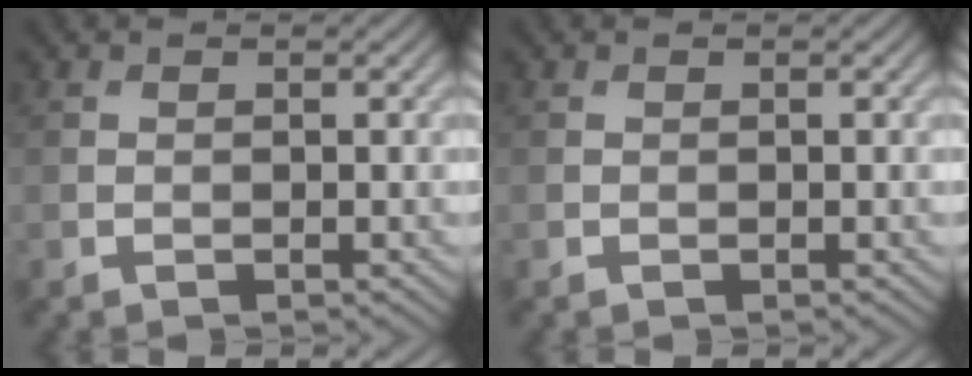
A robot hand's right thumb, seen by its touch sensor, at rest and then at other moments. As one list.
[{"total": 0.0}]